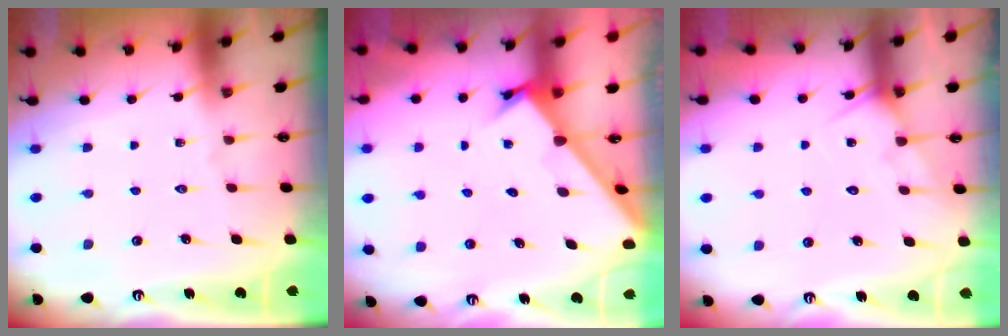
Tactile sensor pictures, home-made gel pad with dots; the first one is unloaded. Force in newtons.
{"total": 2.1, "press": 2.1, "slide": 0.2}
{"total": 8.6, "press": 8.6, "slide": 0.6}